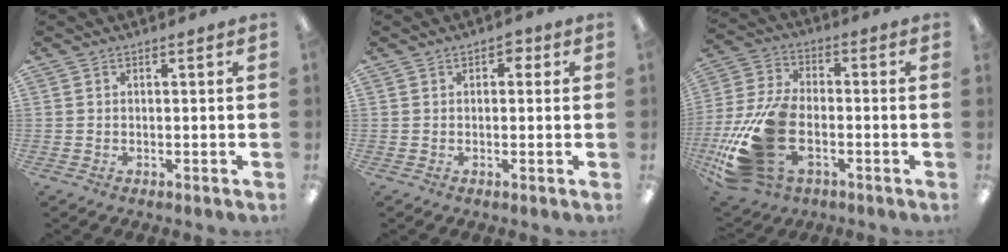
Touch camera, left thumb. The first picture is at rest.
{"total": 2.0, "force": [0.7, 1.4, 1.2], "torque": [-0.007, 0.000, 0.009]}
{"total": 20.7, "force": [-6.2, 12.9, 15.0], "torque": [-0.317, 0.027, -0.094]}